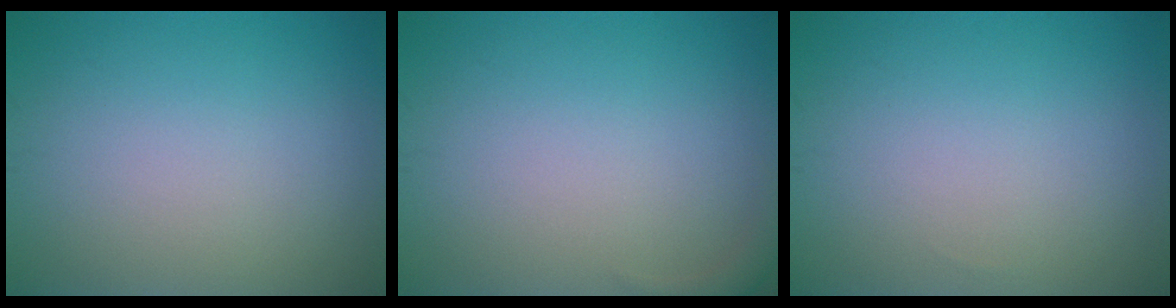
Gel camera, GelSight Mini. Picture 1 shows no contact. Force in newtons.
{"total": 1.1, "press": 1.1, "slide": 0.1}
{"total": 0.0}